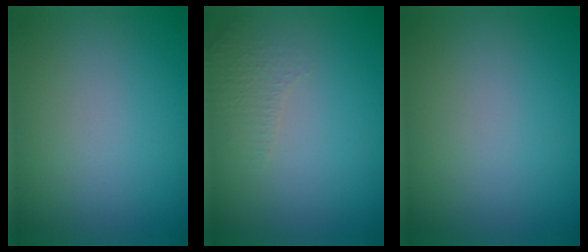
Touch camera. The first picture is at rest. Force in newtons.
{"total": 1.6, "press": 1.6, "slide": 0.4}
{"total": 0.0}